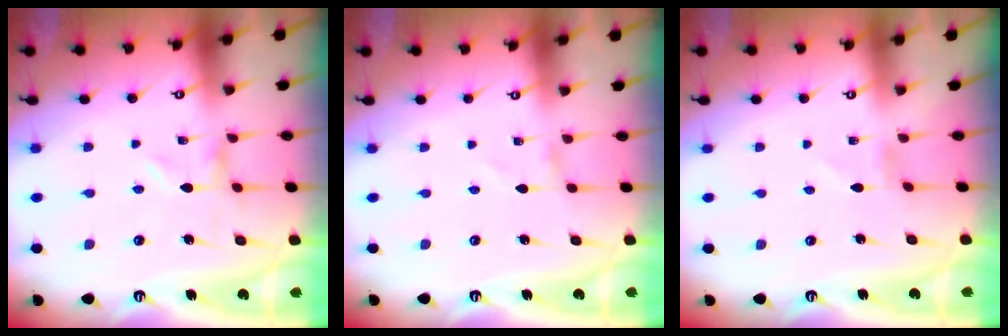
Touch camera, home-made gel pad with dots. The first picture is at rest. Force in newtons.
{"total": 0.0}
{"total": 0.8, "press": 0.8, "slide": 0.1}